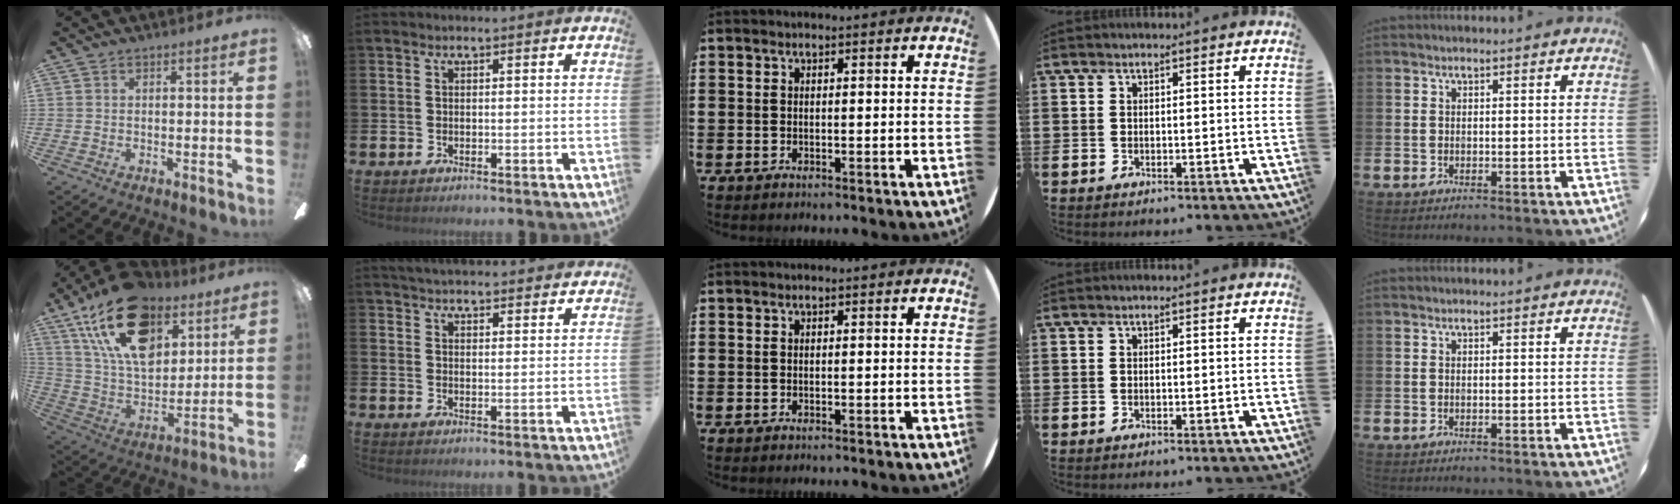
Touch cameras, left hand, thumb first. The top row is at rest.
{"thumb": {"total": 23.8, "force": [12.4, 14.1, 14.6], "torque": [-0.261, -0.051, 0.220]}, "index": {"total": 4.3, "force": [4.3, 0.2, 0.4], "torque": [-0.011, -0.025, 0.077]}}